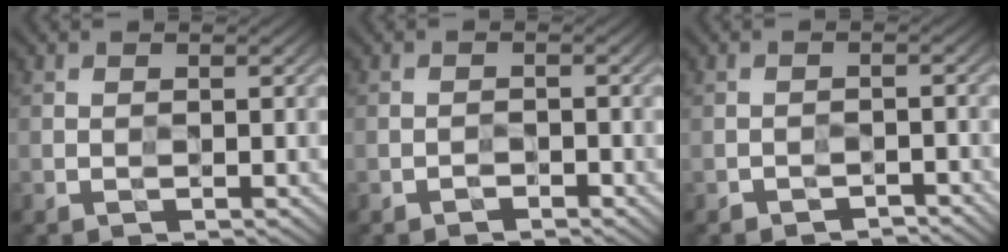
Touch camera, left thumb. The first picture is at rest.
{"total": 0.8, "force": [-0.7, 0.2, 0.0], "torque": [0.003, 0.000, -0.017]}
{"total": 2.1, "force": [-1.9, 0.8, 0.4], "torque": [-0.001, 0.002, -0.028]}